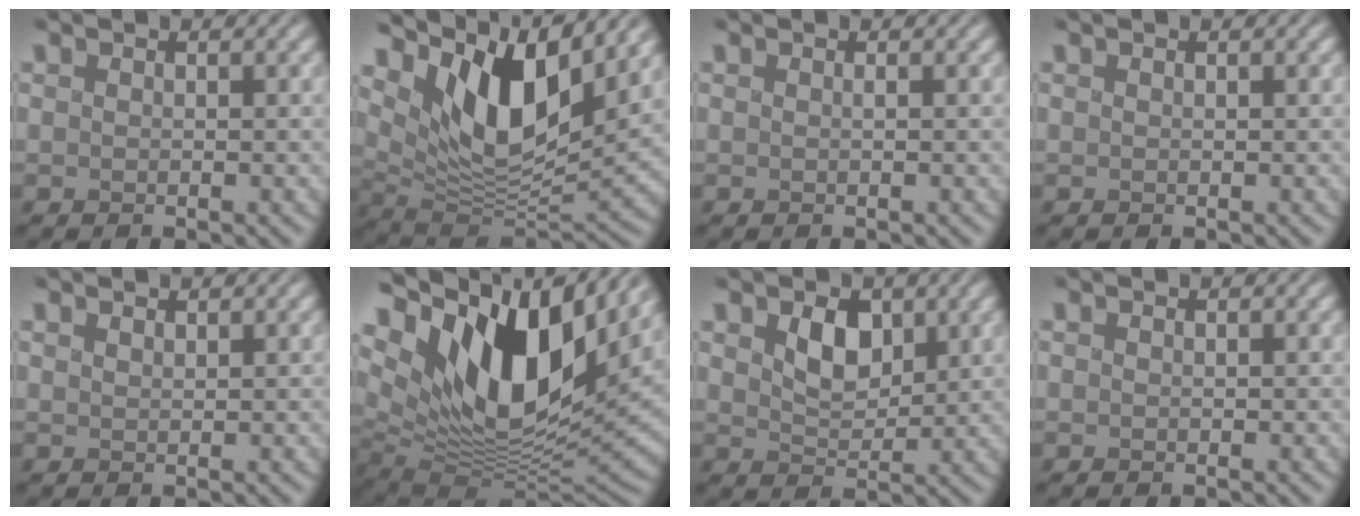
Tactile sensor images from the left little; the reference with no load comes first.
{"total": 11.3, "force": [5.4, 5.0, 8.5], "torque": [-0.139, -0.003, 0.095]}
{"total": 0.0}
{"total": 0.0}
{"total": 0.6, "force": [0.5, 0.1, 0.2], "torque": [-0.005, -0.001, 0.009]}
{"total": 15.5, "force": [6.5, 7.9, 11.6], "torque": [-0.199, 0.020, 0.110]}
{"total": 3.2, "force": [0.9, 2.2, 2.1], "torque": [-0.045, -0.006, 0.014]}
{"total": 0.0}